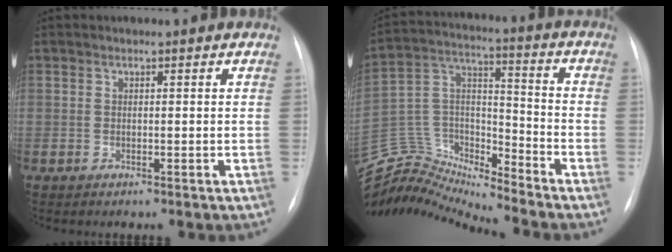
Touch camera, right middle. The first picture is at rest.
{"total": 15.7, "force": [-15.6, 0.1, 1.1], "torque": [-0.018, 0.063, -0.291]}